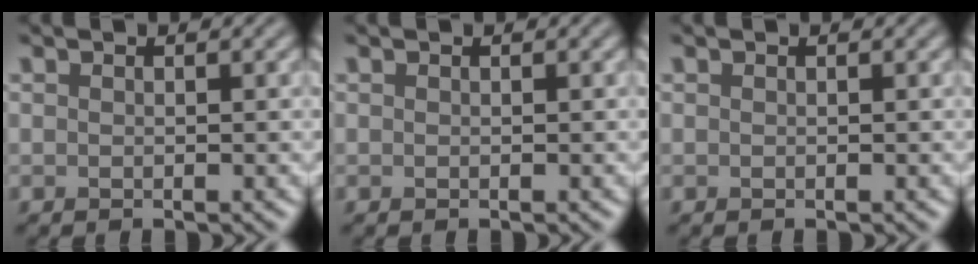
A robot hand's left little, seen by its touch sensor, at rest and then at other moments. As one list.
[{"total": 0.0}, {"total": 0.0}]